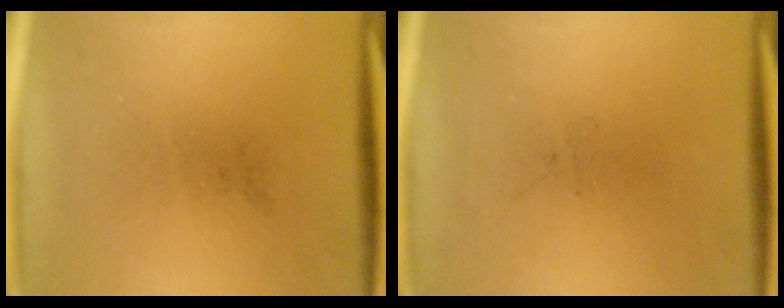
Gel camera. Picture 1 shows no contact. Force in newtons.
{"total": 0.0}